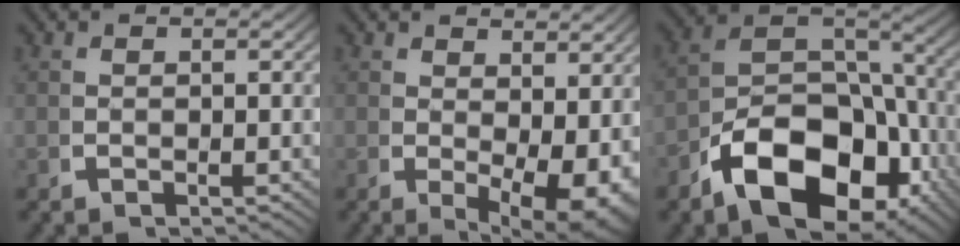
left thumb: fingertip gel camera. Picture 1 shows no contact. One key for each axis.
{"total": 5.4, "fx": 0.1, "fy": 2.9, "fz": 4.6, "tx": -0.071, "ty": -0.029, "tz": 0.020}
{"total": 13.1, "fx": -3.3, "fy": 8.5, "fz": 9.4, "tx": -0.187, "ty": -0.054, "tz": -0.032}